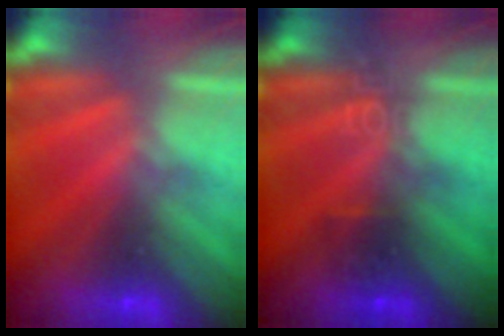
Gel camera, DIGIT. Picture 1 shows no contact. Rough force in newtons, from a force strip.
{"total": 3.5}